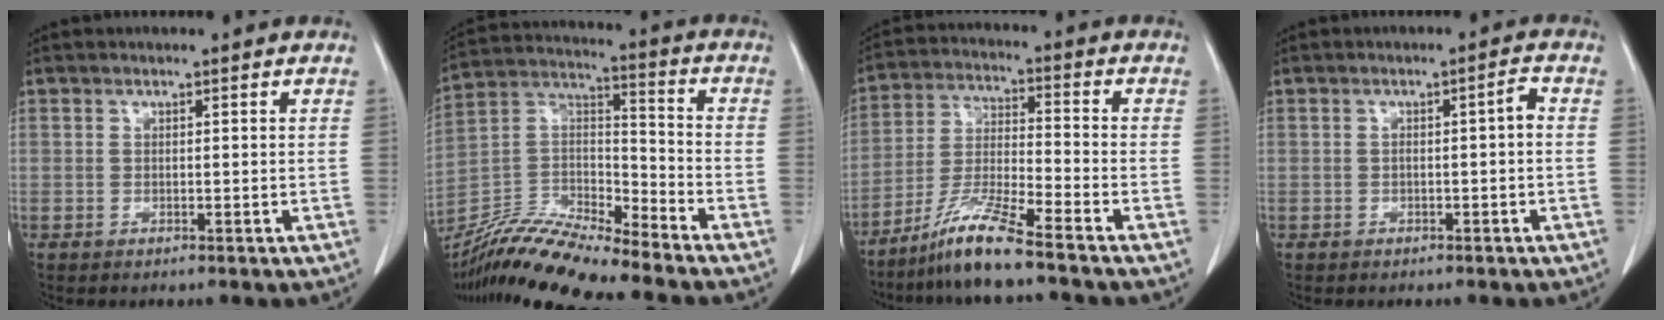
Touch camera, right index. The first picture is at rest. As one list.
[{"total": 15.2, "force": [-14.0, 0.4, 5.9], "torque": [-0.107, 0.012, -0.267]}, {"total": 9.1, "force": [-7.2, -0.7, 5.6], "torque": [-0.118, -0.025, -0.141]}, {"total": 2.0, "force": [-0.4, 0.3, 2.0], "torque": [-0.028, 0.007, -0.006]}]